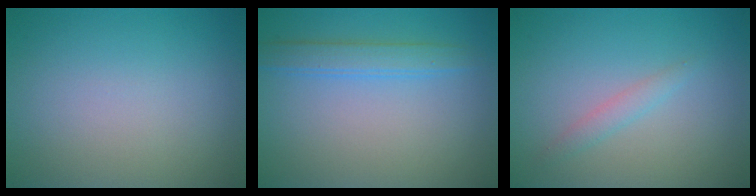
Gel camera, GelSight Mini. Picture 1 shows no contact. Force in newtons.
{"total": 2.6, "press": 2.6, "slide": 0.0}
{"total": 1.2, "press": 1.2, "slide": 0.0}